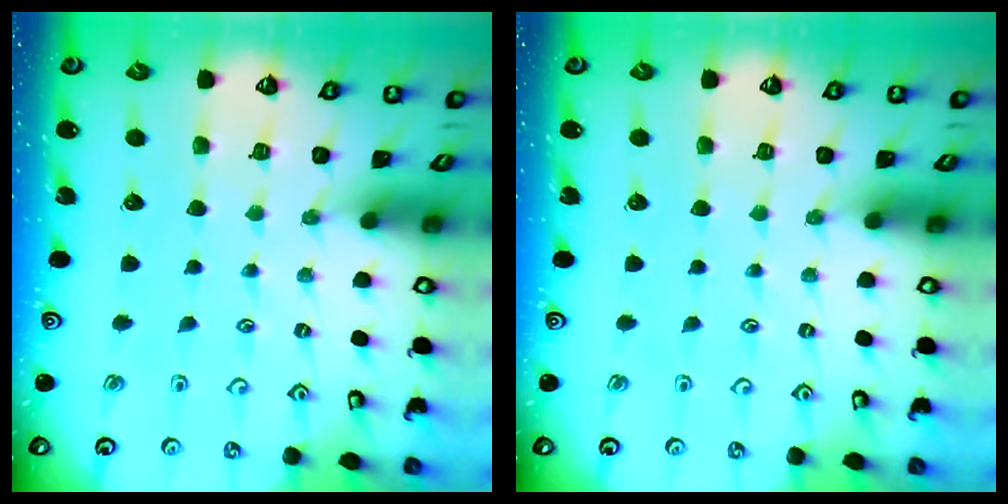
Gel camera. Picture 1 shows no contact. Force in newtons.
{"total": 0.0}